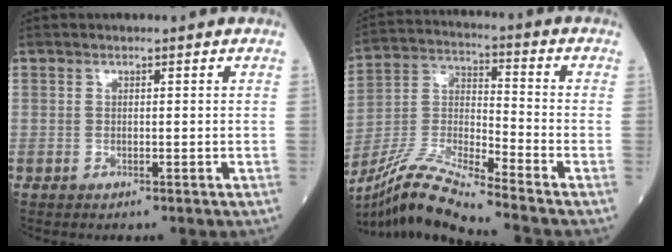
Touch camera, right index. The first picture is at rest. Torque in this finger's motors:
{"motor_torque": [-0.01, -0.24, 0.05, 0.07]}